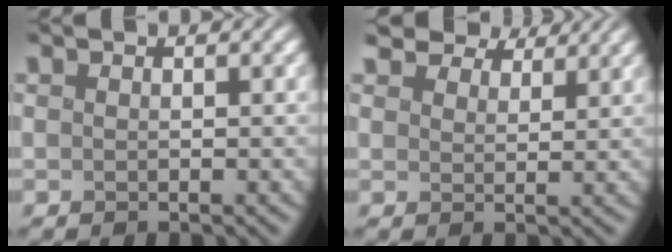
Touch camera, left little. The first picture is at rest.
{"total": 6.7, "force": [6.0, 2.1, 2.1], "torque": [-0.049, 0.010, 0.082]}